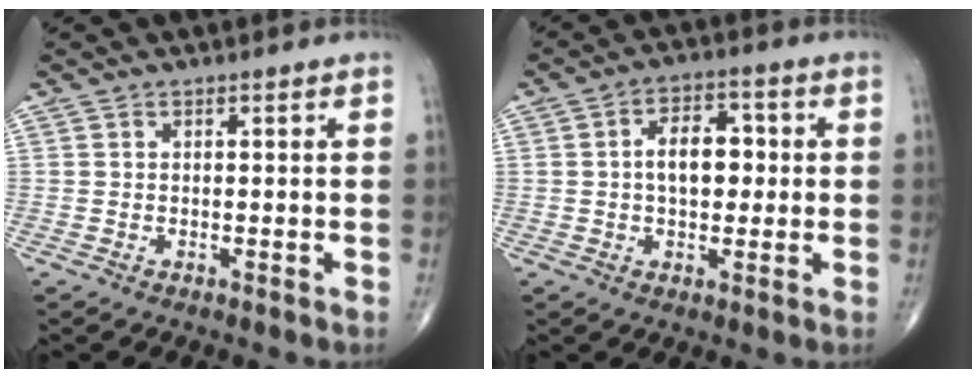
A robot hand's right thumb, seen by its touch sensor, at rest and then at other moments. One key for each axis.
{"total": 8.0, "fx": 0.4, "fy": 4.8, "fz": 6.4, "tx": -0.082, "ty": 0.015, "tz": 0.000}